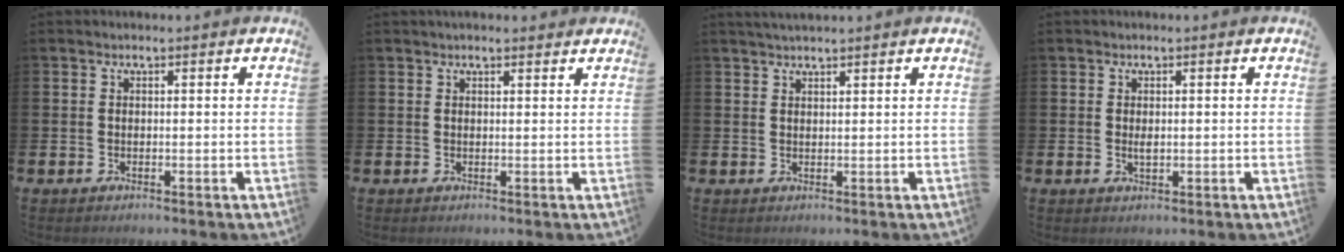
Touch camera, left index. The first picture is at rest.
{"total": 1.4, "force": [1.3, 0.2, 0.3], "torque": [0.004, -0.004, 0.022]}
{"total": 2.0, "force": [1.9, 0.1, 0.5], "torque": [-0.008, -0.004, 0.033]}
{"total": 1.2, "force": [0.3, 0.4, 1.1], "torque": [-0.016, 0.000, 0.003]}